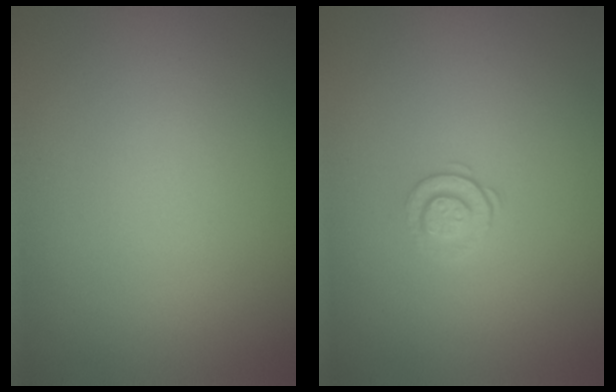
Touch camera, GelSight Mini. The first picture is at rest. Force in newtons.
{"total": 1.2, "press": 0.9, "slide": 0.8}